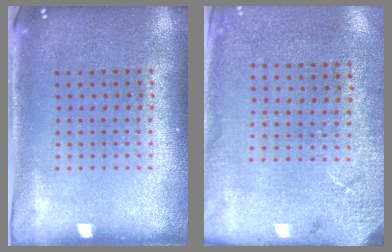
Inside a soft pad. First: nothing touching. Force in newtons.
{"total": 2.7, "press": 2.2, "slide": 1.5}